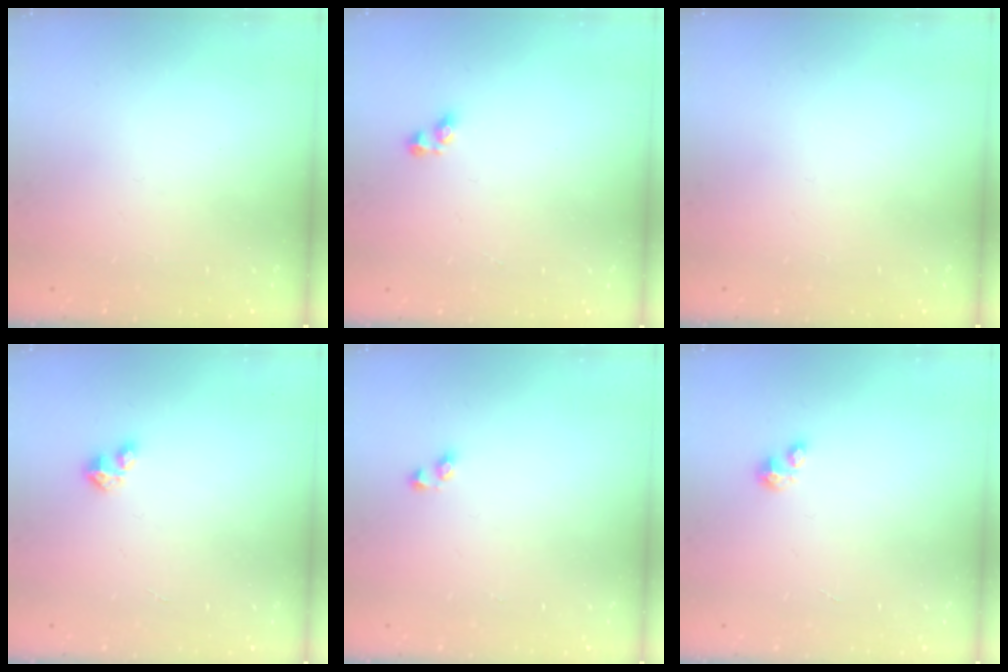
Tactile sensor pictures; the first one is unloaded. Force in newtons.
{"total": 2.9, "press": 2.9, "slide": 0.4}
{"total": 0.0}
{"total": 2.1, "press": 2.1, "slide": 0.2}
{"total": 2.9, "press": 2.7, "slide": 1.1}
{"total": 1.7, "press": 1.7, "slide": 0.4}